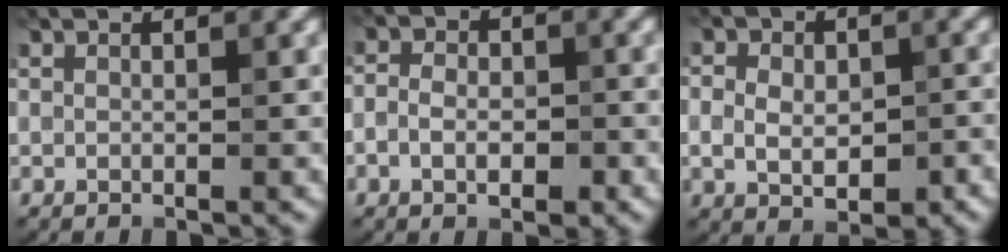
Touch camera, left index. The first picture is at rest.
{"total": 3.9, "force": [-1.0, 2.6, 2.7], "torque": [-0.021, 0.005, -0.024]}
{"total": 5.5, "force": [-0.5, 3.9, 3.9], "torque": [-0.040, -0.002, -0.008]}